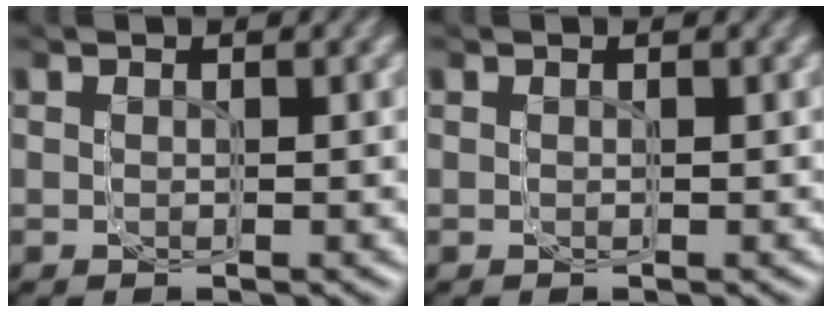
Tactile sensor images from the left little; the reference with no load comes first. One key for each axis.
{"total": 0.0}